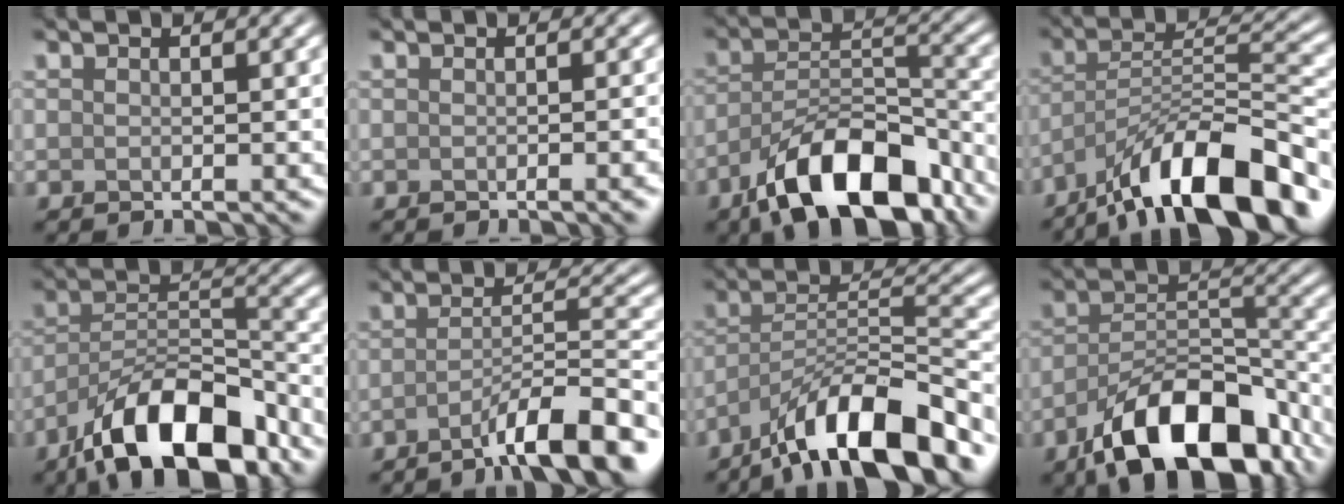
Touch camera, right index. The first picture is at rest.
{"total": 2.7, "force": [-0.8, 0.8, 2.4], "torque": [-0.014, 0.002, -0.010]}
{"total": 11.3, "force": [-7.3, 4.8, 7.2], "torque": [-0.116, -0.006, -0.131]}
{"total": 12.8, "force": [-9.1, 3.5, 8.2], "torque": [-0.124, 0.019, -0.167]}
{"total": 11.3, "force": [-7.7, 4.2, 7.1], "torque": [-0.112, 0.007, -0.146]}
{"total": 8.1, "force": [-5.1, 1.5, 6.2], "torque": [-0.085, 0.014, -0.085]}
{"total": 11.4, "force": [-8.2, 3.0, 7.4], "torque": [-0.117, 0.014, -0.152]}
{"total": 12.4, "force": [-8.0, 5.5, 7.8], "torque": [-0.128, -0.009, -0.139]}